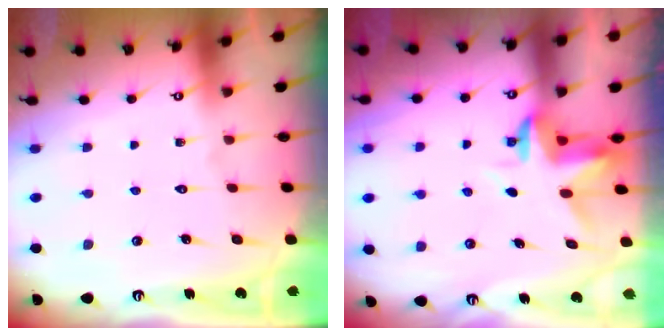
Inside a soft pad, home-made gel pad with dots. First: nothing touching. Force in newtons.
{"total": 3.6, "press": 3.6, "slide": 0.2}